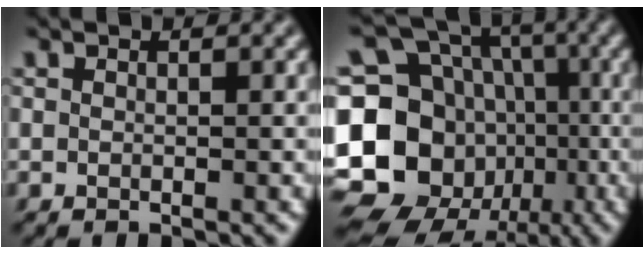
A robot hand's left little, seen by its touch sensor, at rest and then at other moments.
{"total": 20.9, "force": [-5.0, 18.3, 8.8], "torque": [-0.204, 0.014, -0.111]}